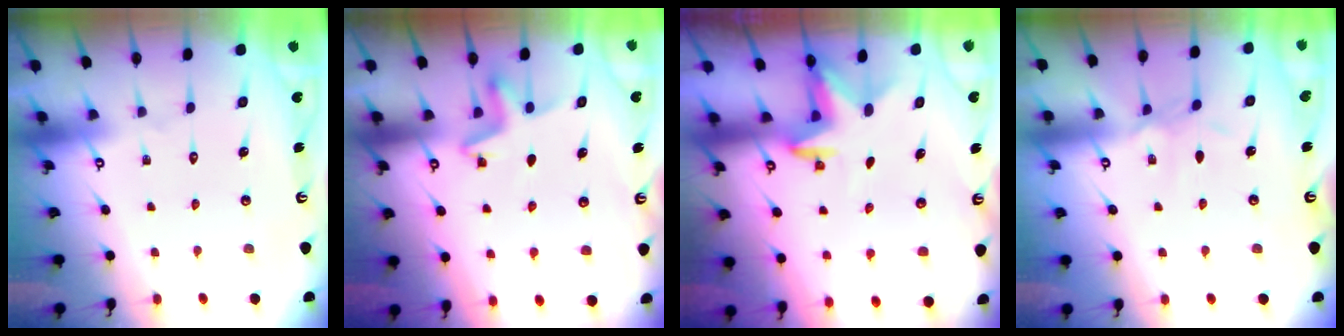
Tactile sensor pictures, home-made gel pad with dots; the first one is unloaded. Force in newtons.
{"total": 4.1, "press": 4.1, "slide": 0.4}
{"total": 2.9, "press": 2.8, "slide": 0.7}
{"total": 4.2, "press": 4.2, "slide": 0.4}